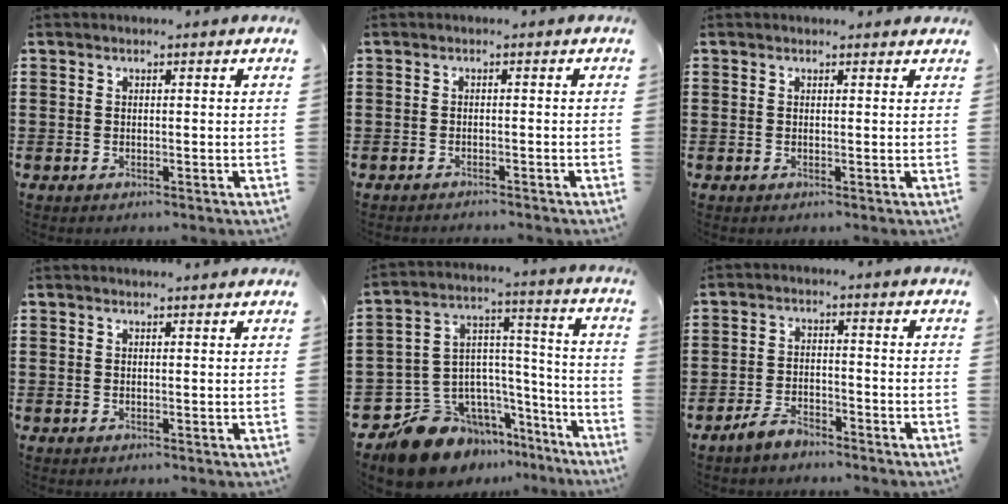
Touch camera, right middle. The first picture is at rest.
{"total": 0.9, "force": [-0.9, -0.1, 0.0], "torque": [-0.003, 0.000, -0.019]}
{"total": 0.5, "force": [0.4, 0.4, 0.1], "torque": [0.004, -0.002, 0.005]}
{"total": 0.5, "force": [0.5, -0.1, 0.1], "torque": [0.005, -0.005, 0.008]}
{"total": 13.8, "force": [-11.4, 7.1, 3.1], "torque": [-0.094, 0.021, -0.208]}
{"total": 3.6, "force": [-3.2, 1.1, 1.1], "torque": [-0.029, 0.008, -0.066]}